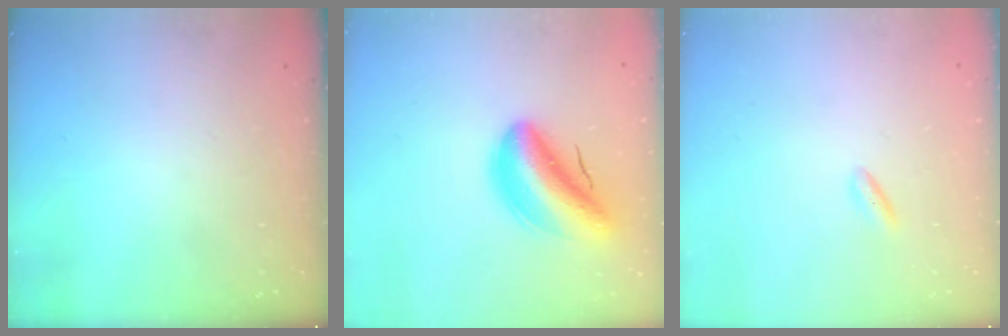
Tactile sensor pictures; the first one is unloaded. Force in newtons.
{"total": 10.5, "press": 10.0, "slide": 3.4}
{"total": 2.0, "press": 1.9, "slide": 0.6}